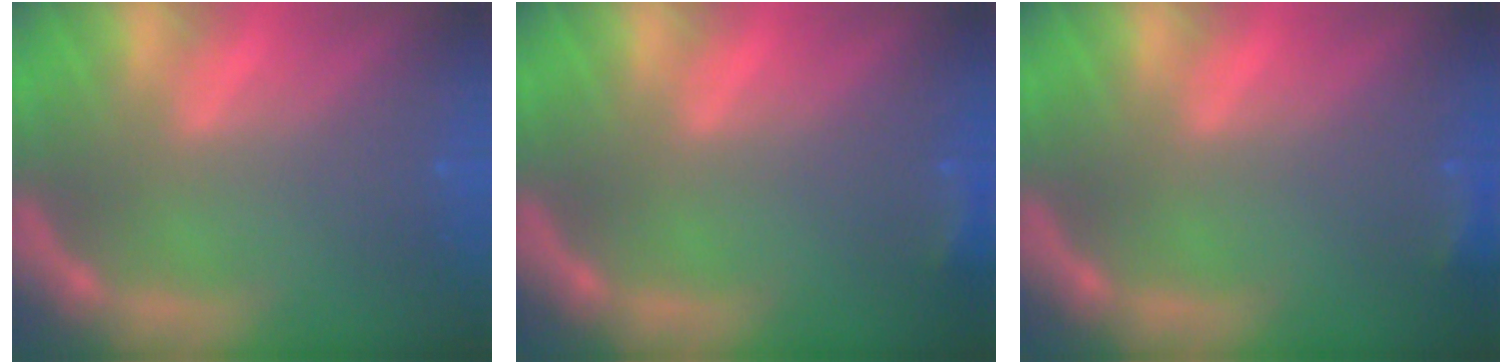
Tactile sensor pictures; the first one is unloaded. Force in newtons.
{"total": 1.9}
{"total": 1.9}